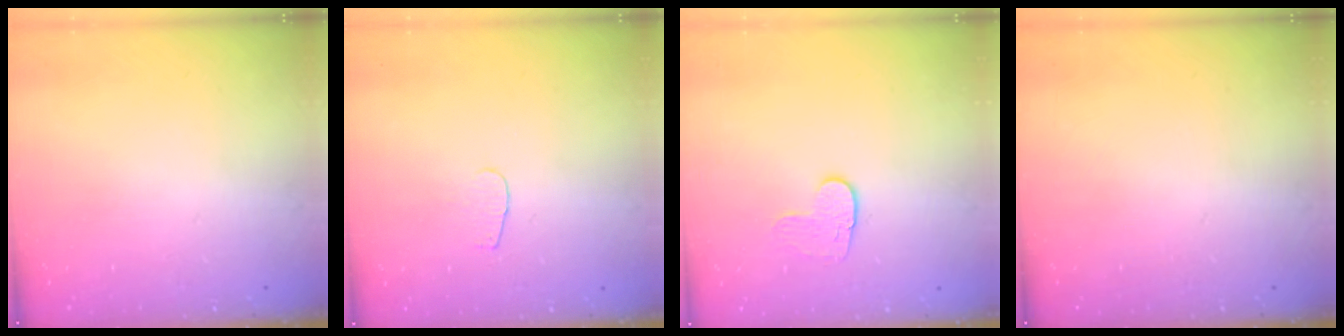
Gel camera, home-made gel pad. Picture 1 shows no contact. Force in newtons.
{"total": 2.8, "press": 2.8, "slide": 0.2}
{"total": 7.9, "press": 7.8, "slide": 0.6}
{"total": 0.0}